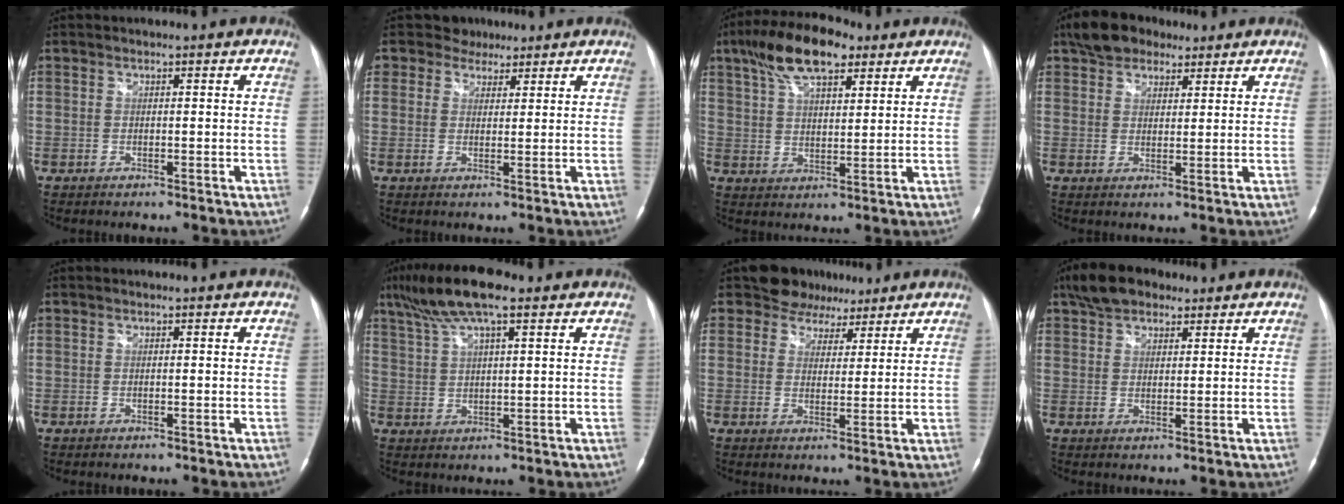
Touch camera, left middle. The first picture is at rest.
{"total": 3.6, "force": [2.6, 2.4, 0.0], "torque": [0.003, 0.009, 0.038]}
{"total": 12.0, "force": [7.5, 4.4, 8.3], "torque": [-0.156, 0.027, 0.136]}
{"total": 7.2, "force": [5.2, 3.9, 2.9], "torque": [-0.052, 0.019, 0.092]}
{"total": 0.0}
{"total": 9.7, "force": [6.4, 1.6, 7.0], "torque": [-0.142, 0.024, 0.114]}
{"total": 6.0, "force": [4.7, 3.7, -0.3], "torque": [0.010, -0.001, 0.065]}
{"total": 7.3, "force": [5.3, 3.6, 3.5], "torque": [-0.067, 0.023, 0.095]}